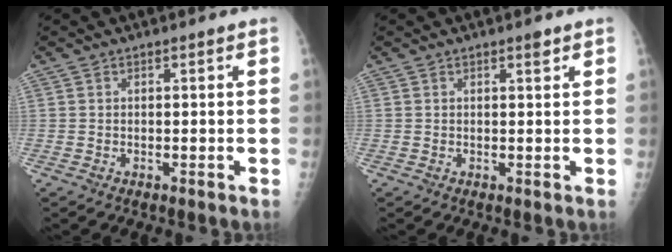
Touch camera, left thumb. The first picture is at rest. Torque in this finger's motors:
{"motor_torque": [0.43, 0.10, 0.52, -0.03, 0.09]}